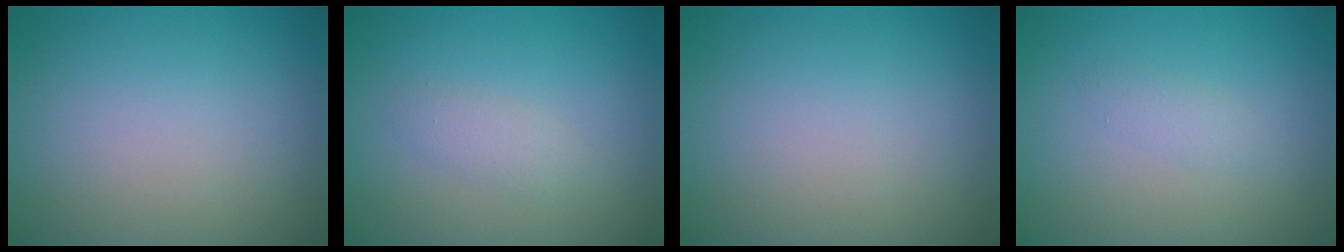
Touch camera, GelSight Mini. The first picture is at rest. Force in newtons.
{"total": 1.4, "press": 1.4, "slide": 0.1}
{"total": 0.0}
{"total": 1.0, "press": 1.0, "slide": 0.1}